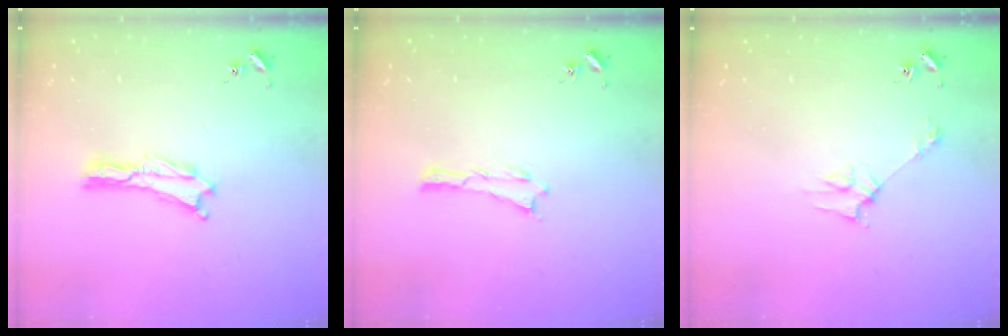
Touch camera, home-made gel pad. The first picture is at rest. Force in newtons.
{"total": 0.0}
{"total": 2.8, "press": 2.8, "slide": 0.2}